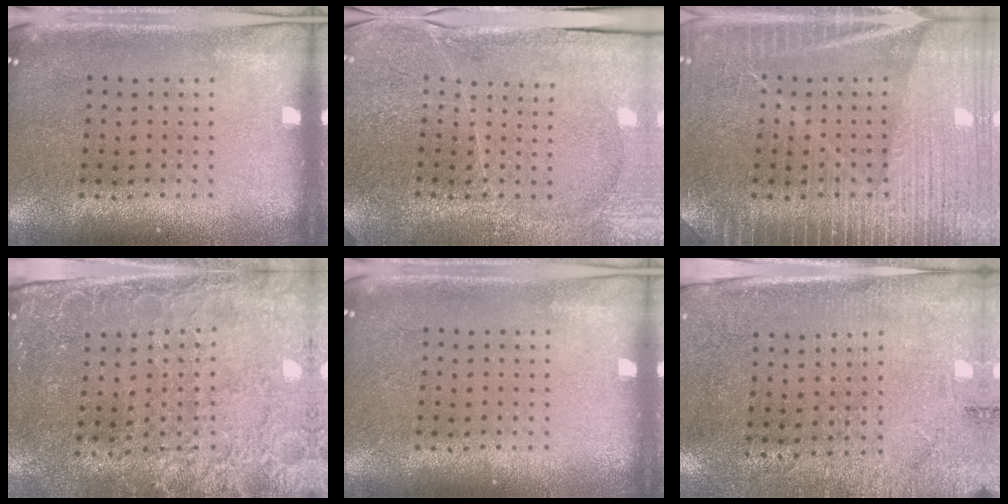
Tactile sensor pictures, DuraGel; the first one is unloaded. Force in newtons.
{"total": 3.7, "press": 3.5, "slide": 1.0}
{"total": 3.7, "press": 3.6, "slide": 0.4}
{"total": 2.8, "press": 2.6, "slide": 1.1}
{"total": 0.0}
{"total": 2.7, "press": 2.4, "slide": 1.3}